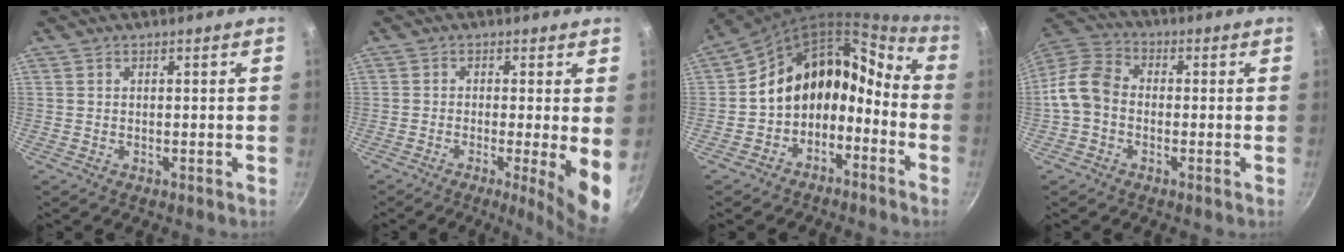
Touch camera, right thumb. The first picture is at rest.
{"total": 8.5, "force": [-1.4, 1.1, 8.3], "torque": [-0.107, -0.008, -0.021]}
{"total": 15.0, "force": [-4.8, 11.7, 8.1], "torque": [-0.093, 0.103, -0.090]}
{"total": 8.9, "force": [-1.6, 6.8, 5.5], "torque": [-0.092, 0.032, -0.054]}